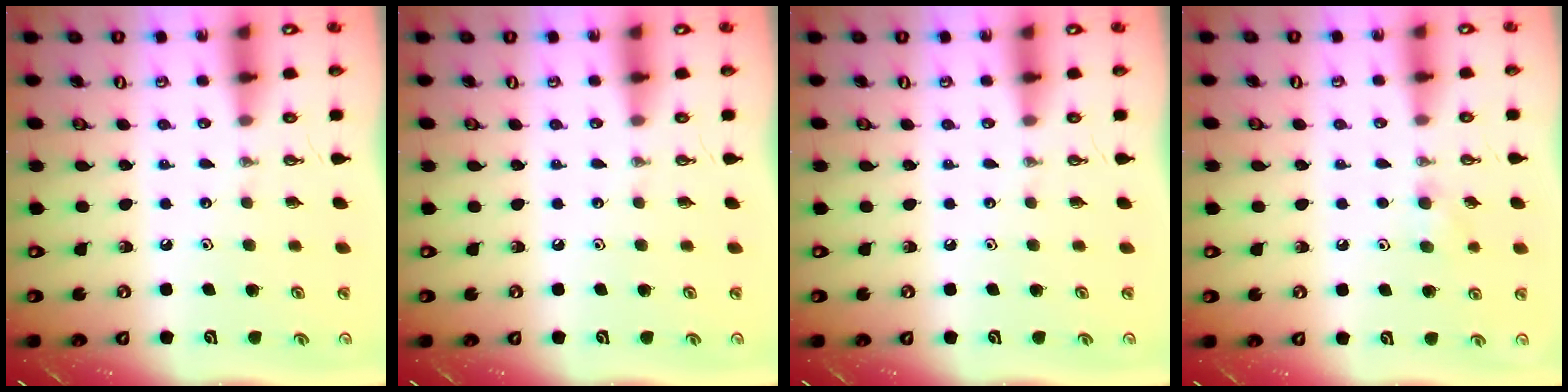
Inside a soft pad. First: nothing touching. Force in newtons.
{"total": 0.0}
{"total": 0.0}
{"total": 5.8, "press": 5.4, "slide": 2.3}